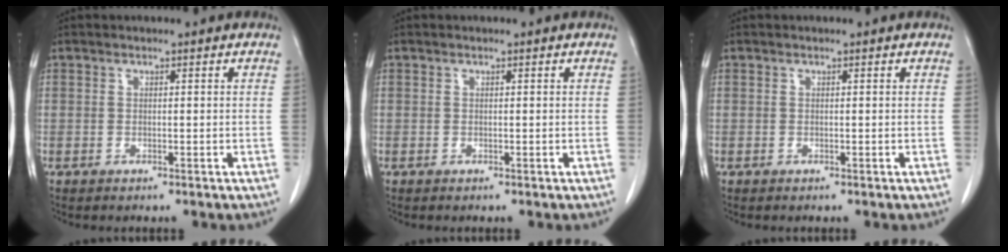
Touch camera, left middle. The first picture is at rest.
{"total": 0.0}
{"total": 0.0}